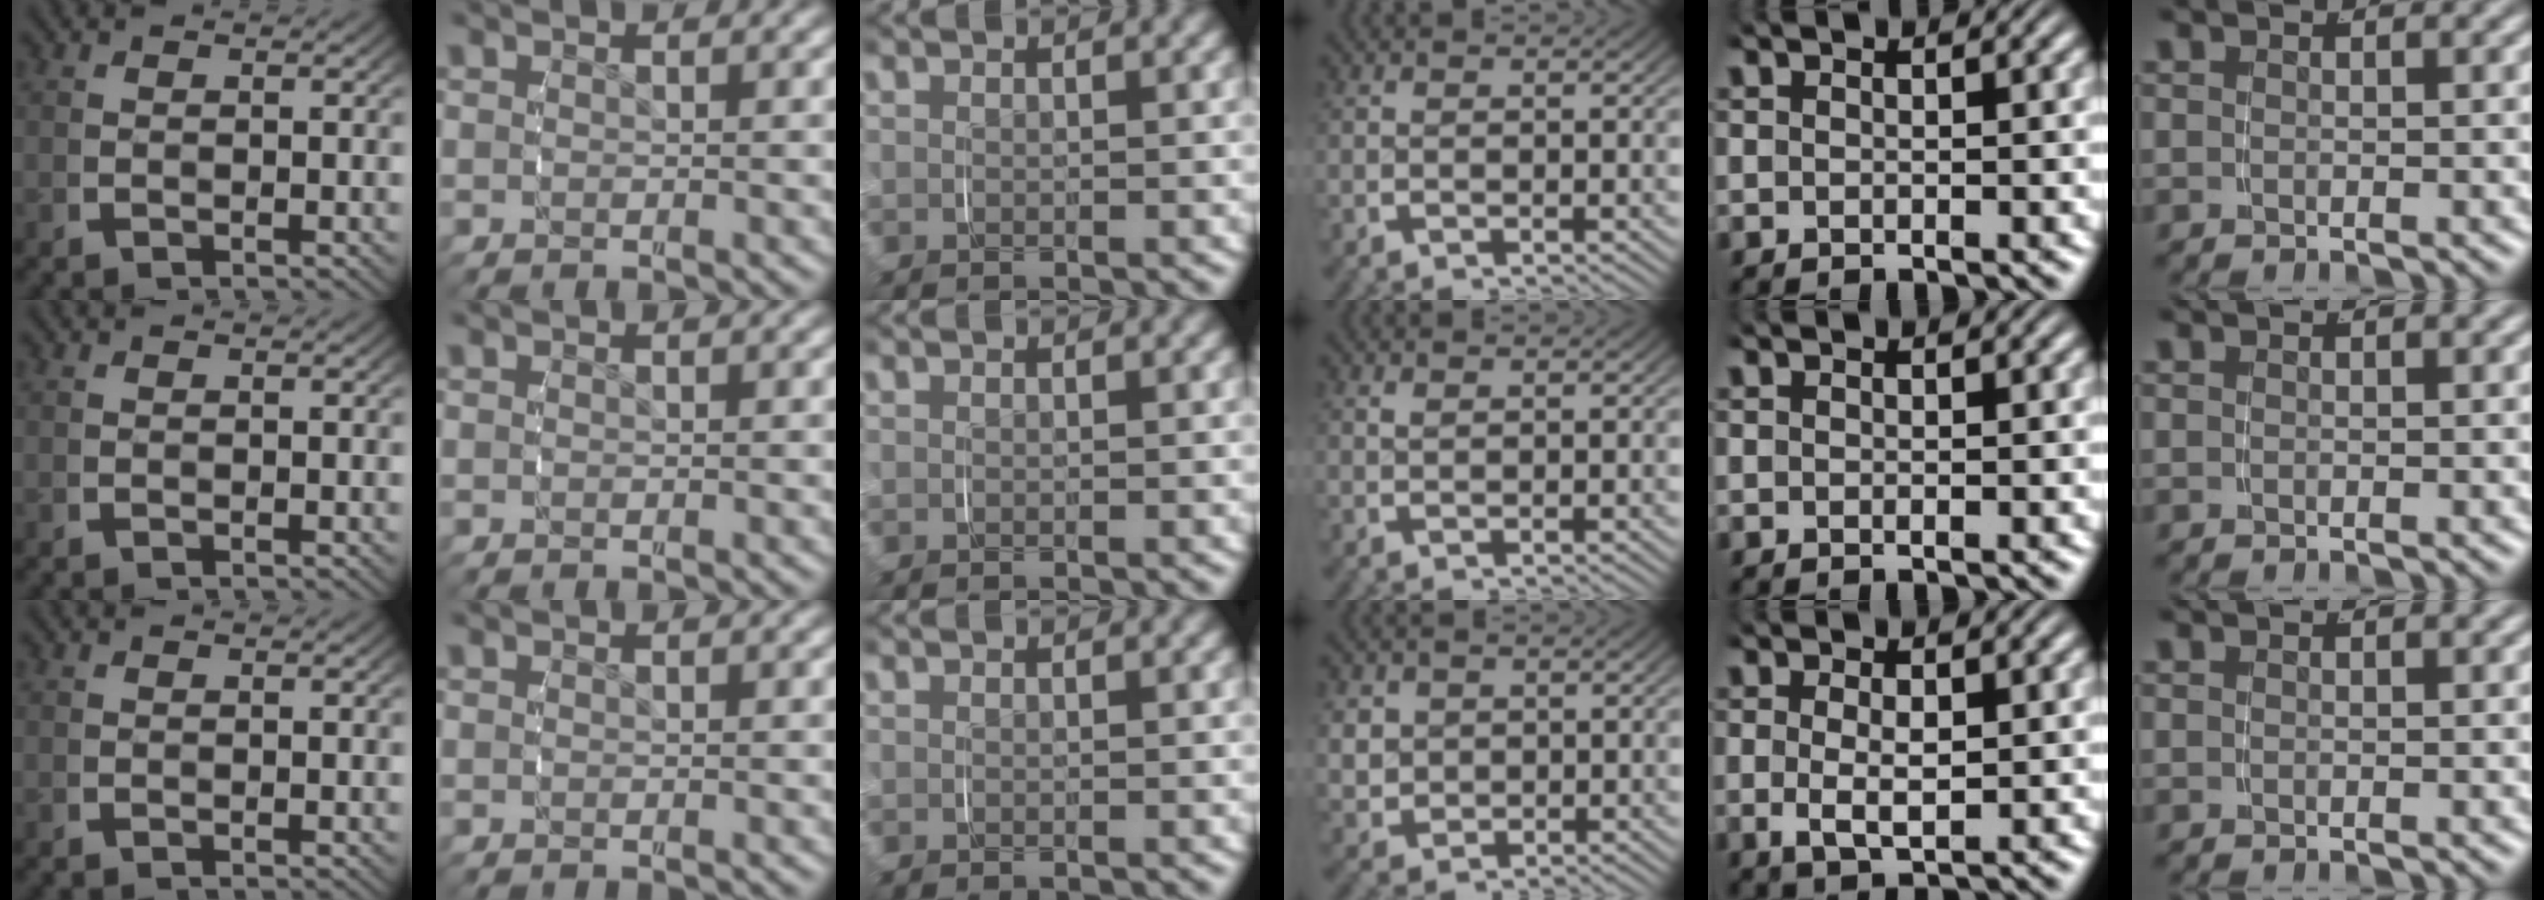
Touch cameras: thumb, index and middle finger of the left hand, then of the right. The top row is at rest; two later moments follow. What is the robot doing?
{"motion": "grasp_and_lifting", "object": "pen bag"}